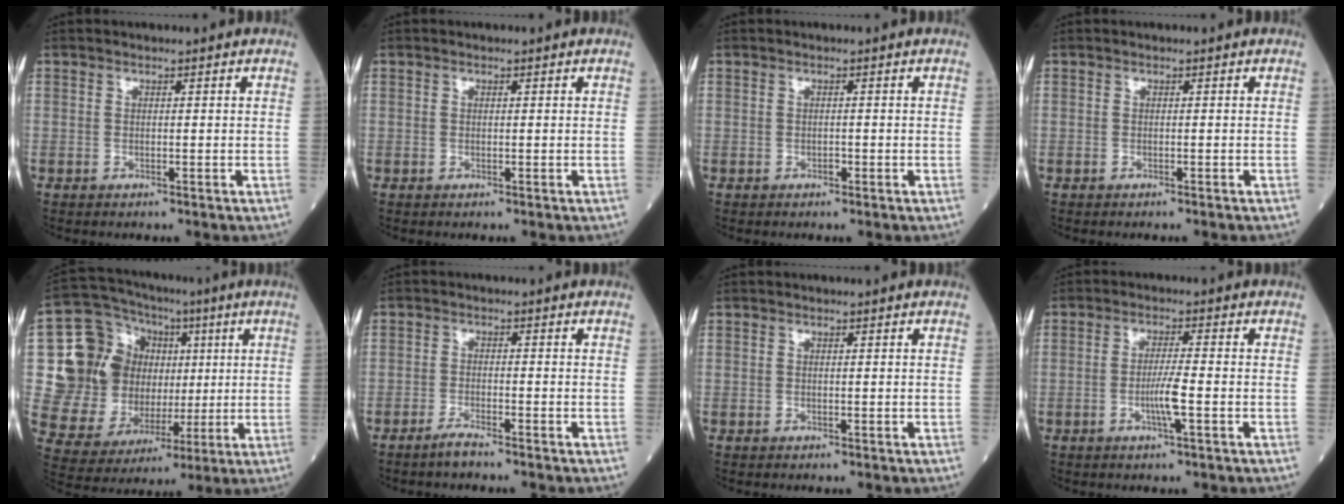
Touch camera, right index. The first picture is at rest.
{"total": 0.0}
{"total": 0.5, "force": [-0.3, 0.3, 0.3], "torque": [-0.004, 0.002, -0.006]}
{"total": 0.5, "force": [-0.5, 0.0, 0.2], "torque": [-0.004, -0.001, -0.008]}
{"total": 16.7, "force": [2.8, 13.4, 9.6], "torque": [-0.177, 0.049, 0.068]}
{"total": 2.3, "force": [-2.1, -0.1, 1.1], "torque": [-0.033, -0.005, -0.041]}
{"total": 0.0}
{"total": 3.8, "force": [-1.3, -0.3, 3.6], "torque": [-0.069, -0.005, -0.026]}